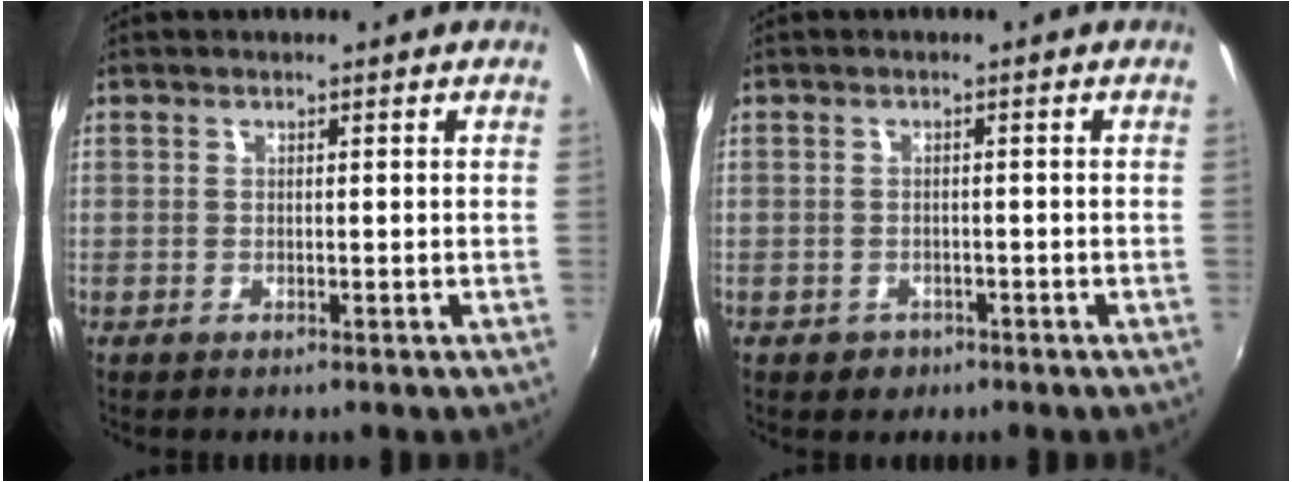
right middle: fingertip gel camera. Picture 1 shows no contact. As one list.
[{"total": 2.2, "force": [-1.1, 1.8, 0.6], "torque": [-0.015, -0.003, -0.014]}]